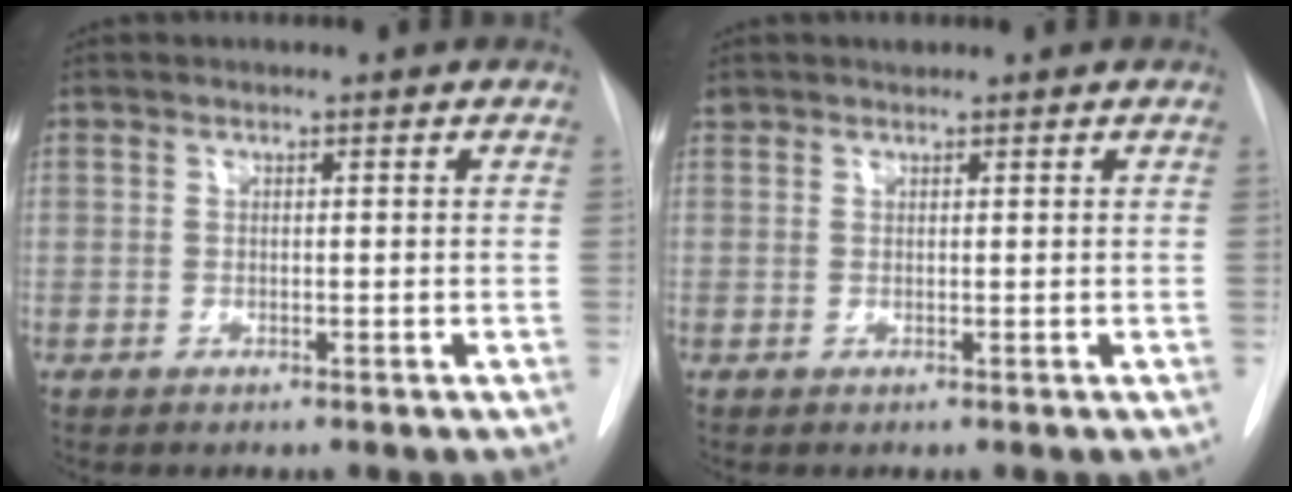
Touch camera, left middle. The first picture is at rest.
{"total": 1.1, "force": [1.0, 0.5, 0.1], "torque": [-0.008, 0.013, 0.018]}